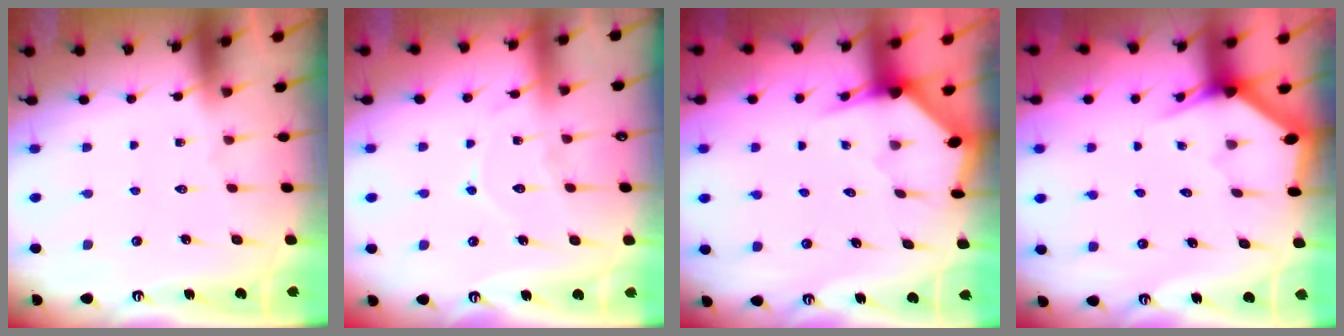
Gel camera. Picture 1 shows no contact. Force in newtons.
{"total": 8.1, "press": 8.0, "slide": 0.8}
{"total": 3.4, "press": 3.4, "slide": 0.3}
{"total": 3.1, "press": 3.1, "slide": 0.1}